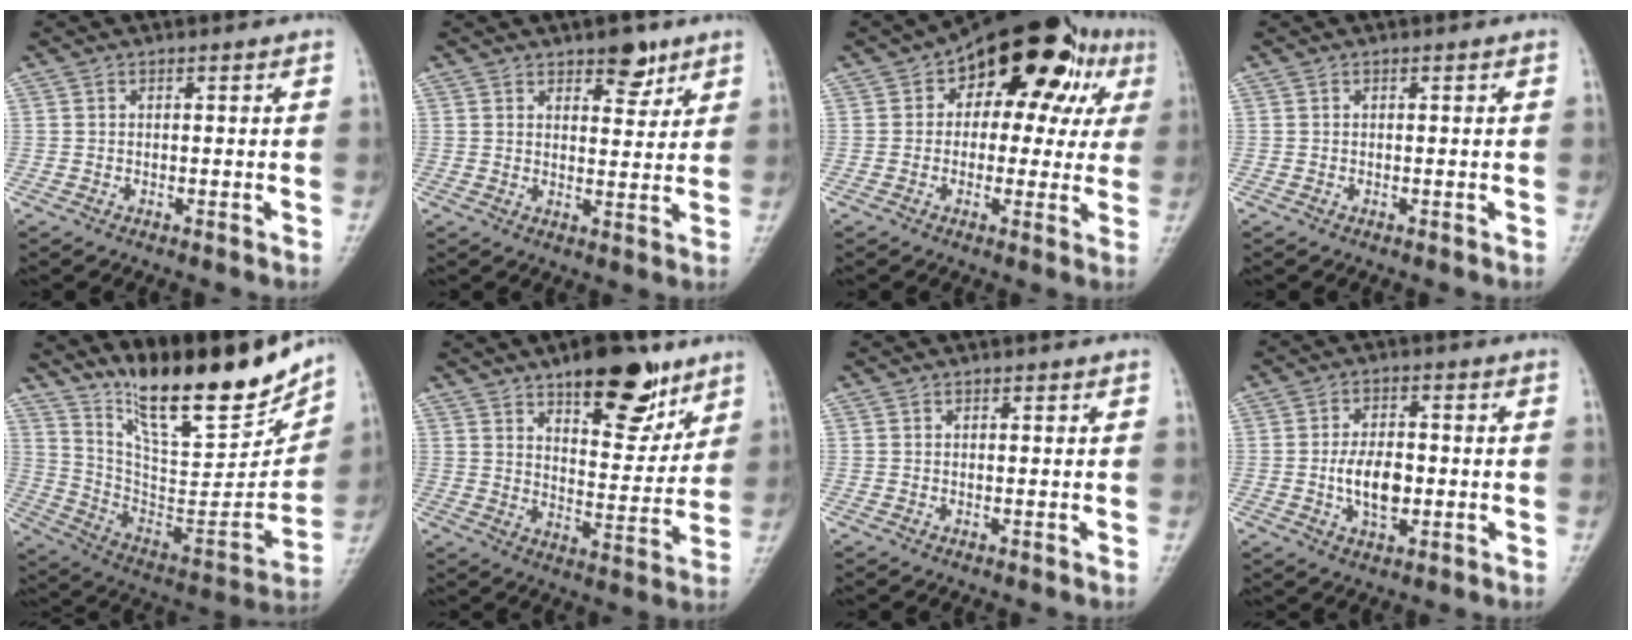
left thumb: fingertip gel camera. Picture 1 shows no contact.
{"total": 5.5, "force": [3.7, 2.7, 3.1], "torque": [-0.015, -0.022, 0.052]}
{"total": 16.2, "force": [5.0, 9.7, 11.9], "torque": [-0.095, 0.026, 0.057]}
{"total": 0.0}
{"total": 23.2, "force": [17.0, 6.3, 14.4], "torque": [-0.190, -0.081, 0.295]}
{"total": 15.2, "force": [9.8, 6.5, 9.7], "torque": [-0.090, -0.059, 0.148]}
{"total": 0.0}
{"total": 7.7, "force": [-1.0, 4.4, 6.2], "torque": [-0.100, 0.002, -0.017]}